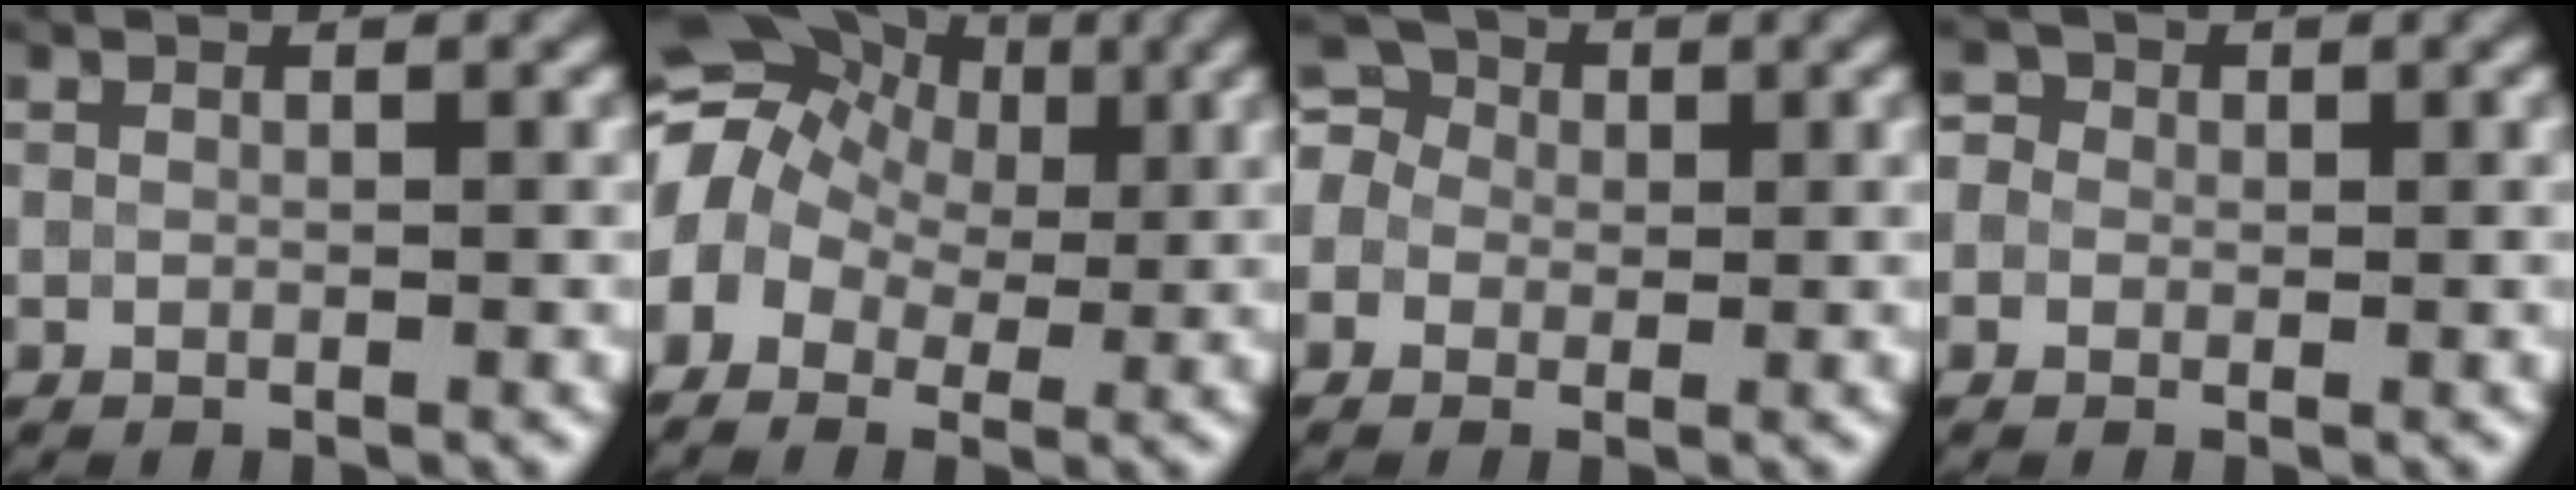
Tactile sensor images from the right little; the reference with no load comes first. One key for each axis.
{"total": 8.6, "fx": 1.0, "fy": 6.6, "fz": 5.5, "tx": -0.096, "ty": 0.033, "tz": 0.005}
{"total": 4.0, "fx": 0.4, "fy": 3.6, "fz": 1.8, "tx": -0.026, "ty": 0.026, "tz": -0.021}
{"total": 2.3, "fx": 0.7, "fy": 1.9, "fz": 1.0, "tx": 0.001, "ty": 0.016, "tz": -0.014}